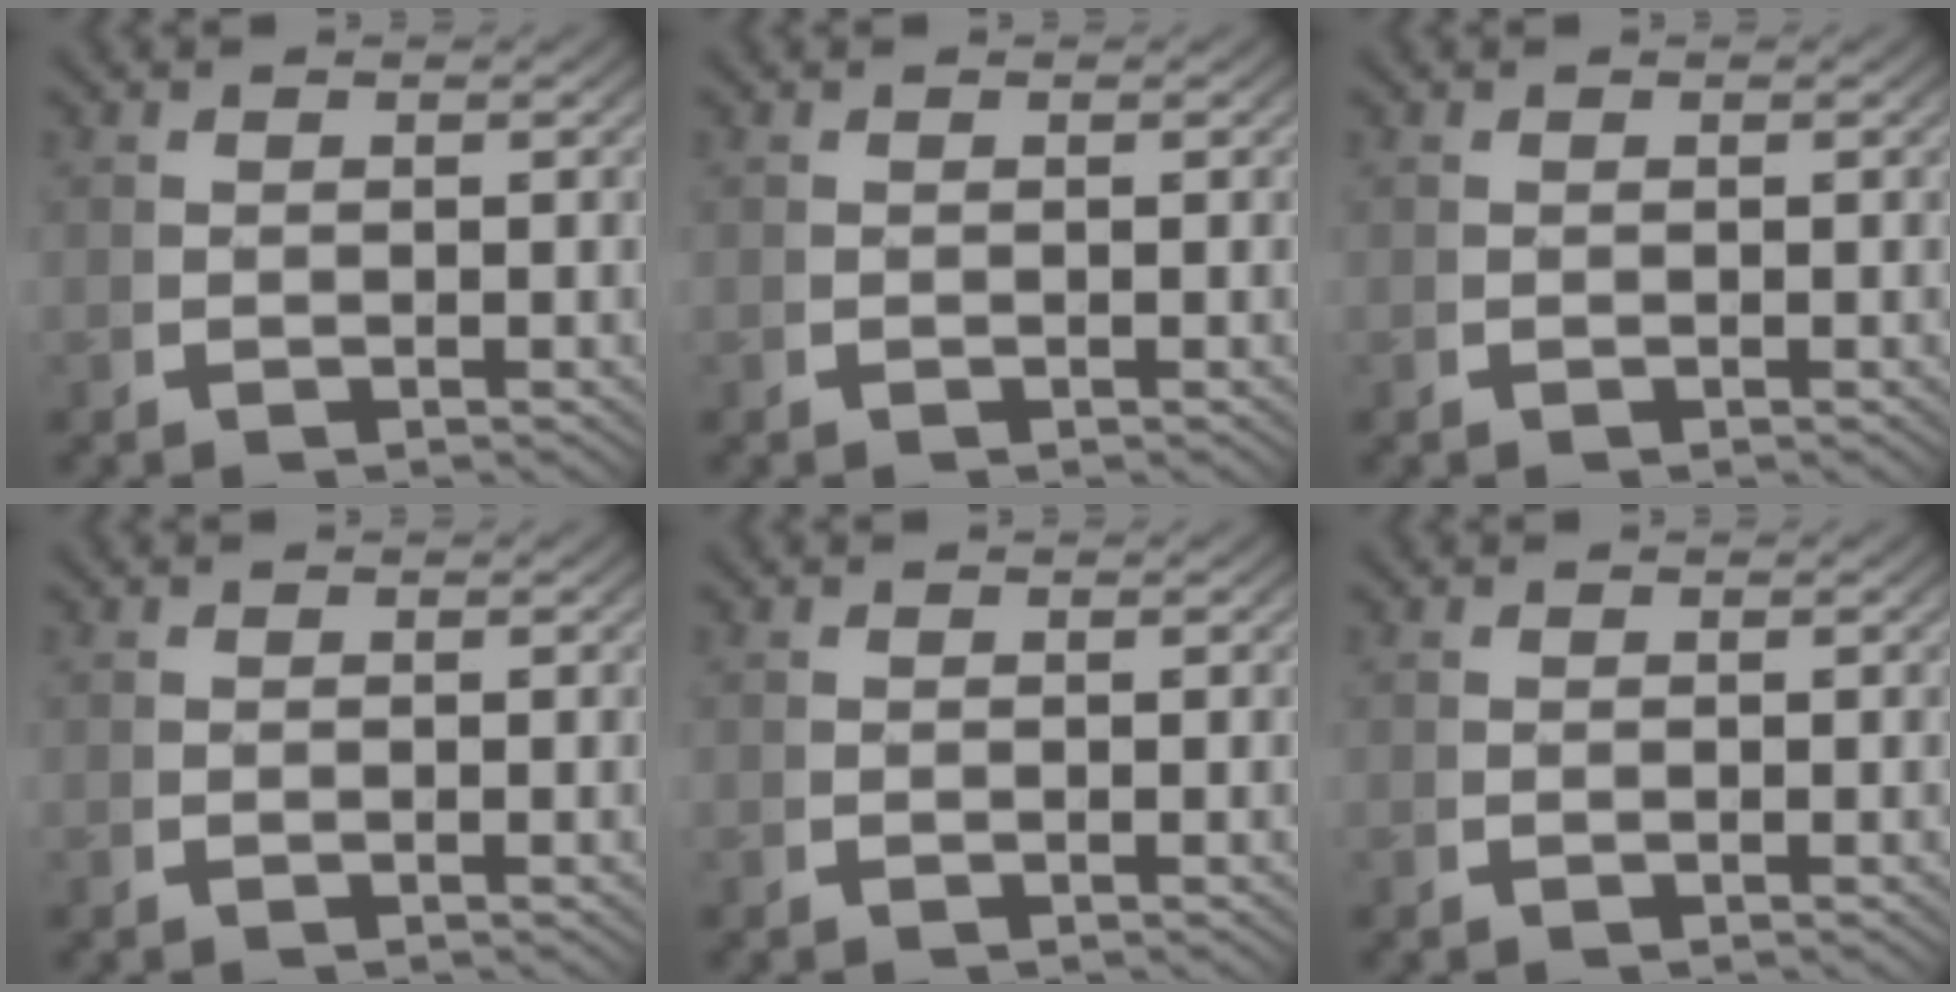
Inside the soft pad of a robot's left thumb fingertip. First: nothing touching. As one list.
[{"total": 0.0}, {"total": 0.0}, {"total": 0.0}, {"total": 0.0}, {"total": 0.0}]